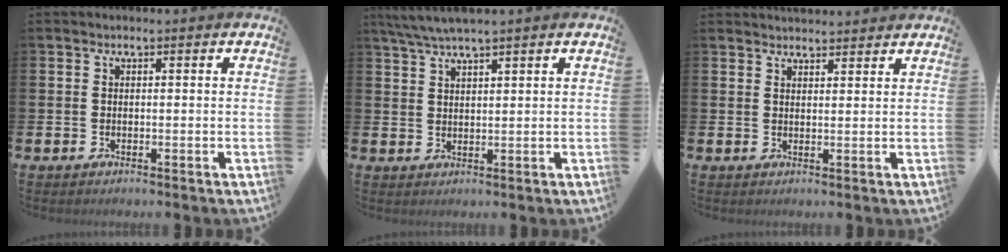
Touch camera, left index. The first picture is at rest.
{"total": 3.8, "force": [3.4, 0.0, 1.8], "torque": [-0.045, -0.004, 0.063]}
{"total": 2.6, "force": [2.5, 0.4, -0.1], "torque": [0.008, -0.015, 0.044]}